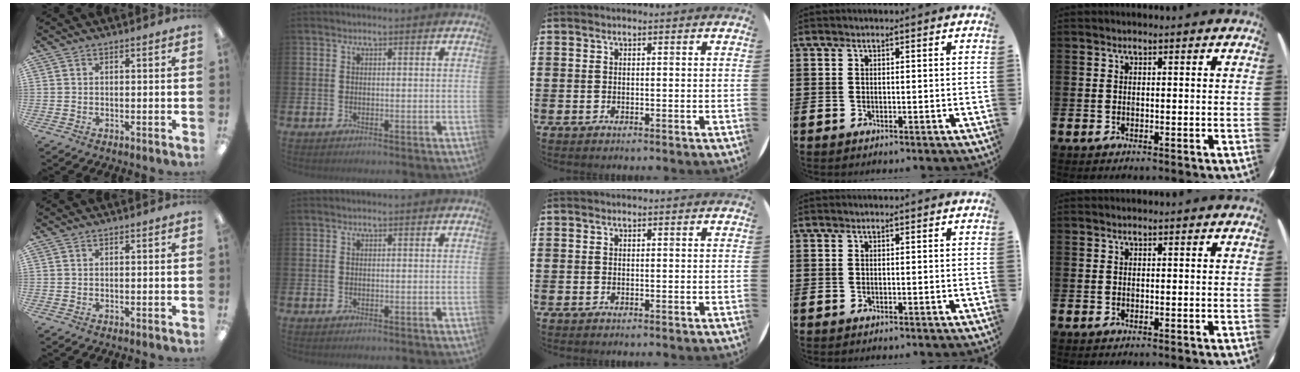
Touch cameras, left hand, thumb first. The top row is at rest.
{}